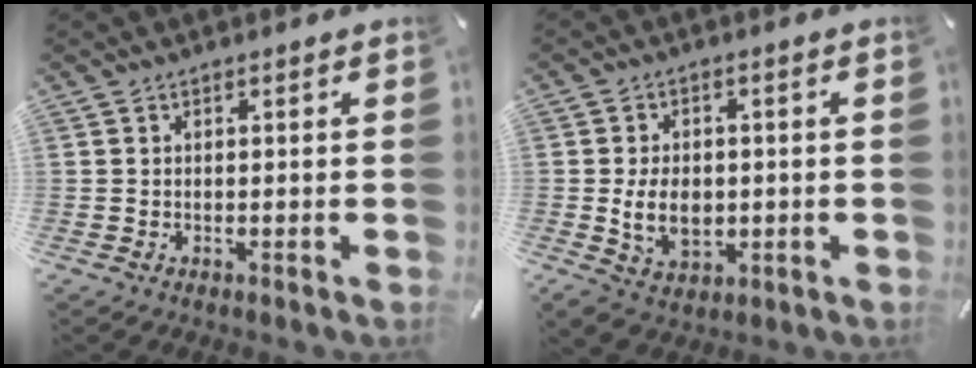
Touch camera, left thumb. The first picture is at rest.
{"total": 8.6, "force": [-1.0, 6.4, 5.6], "torque": [-0.117, -0.001, -0.020]}